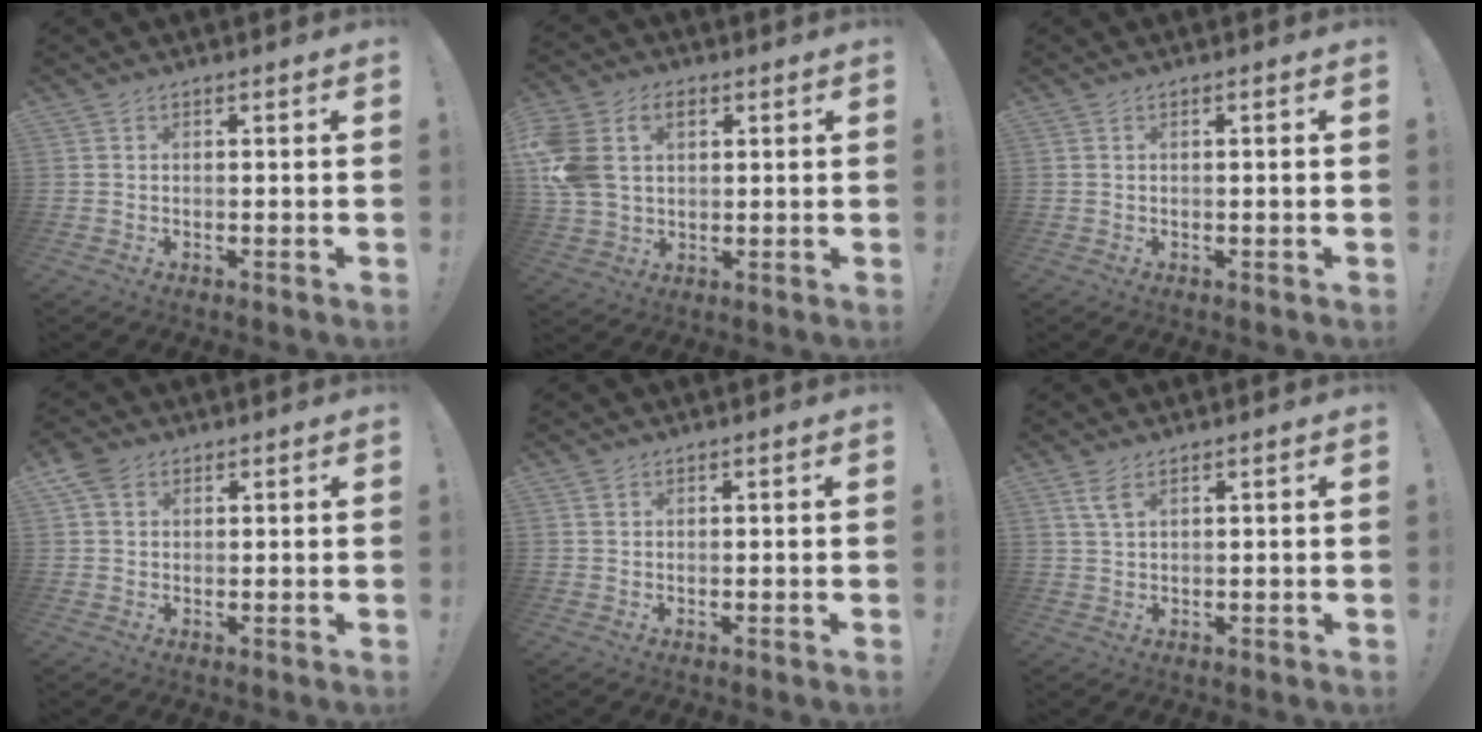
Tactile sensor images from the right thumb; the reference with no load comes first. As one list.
[{"total": 12.6, "force": [3.7, 9.2, 7.8], "torque": [-0.163, -0.008, 0.069]}, {"total": 1.5, "force": [-0.1, -0.6, 1.4], "torque": [-0.023, -0.003, -0.003]}, {"total": 4.7, "force": [2.4, 3.4, 2.2], "torque": [-0.042, -0.002, 0.048]}, {"total": 0.9, "force": [0.7, 0.4, 0.5], "torque": [-0.001, -0.003, 0.011]}, {"total": 3.5, "force": [1.9, 0.9, 2.8], "torque": [-0.050, -0.007, 0.034]}]